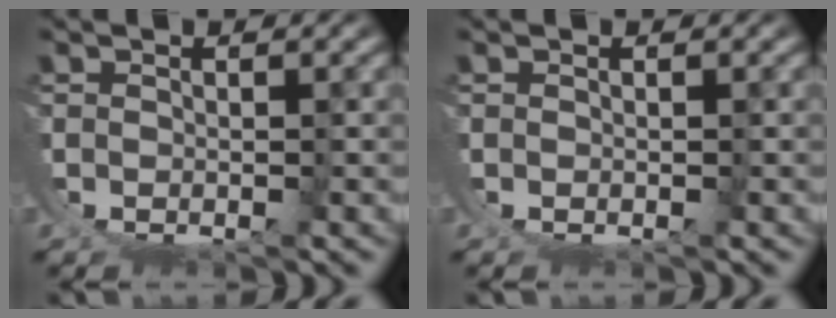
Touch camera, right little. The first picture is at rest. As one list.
[{"total": 0.0}]